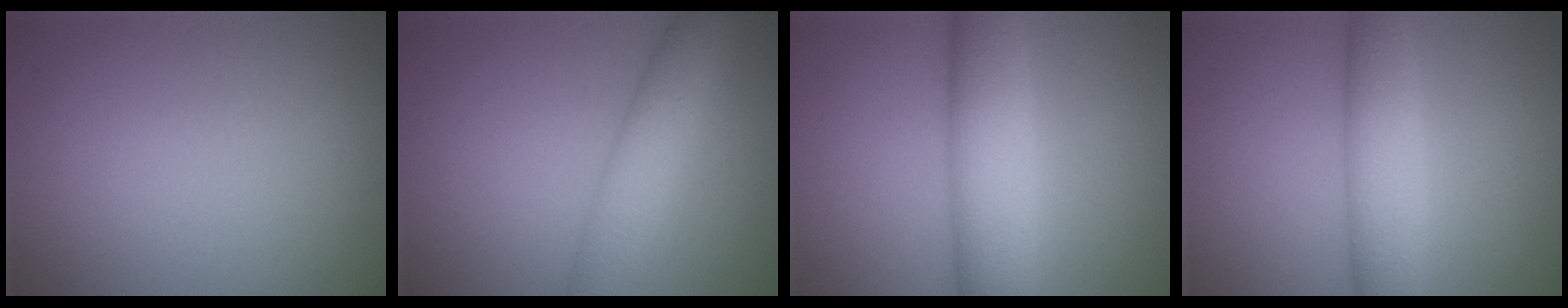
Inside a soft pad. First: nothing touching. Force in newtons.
{"total": 5.1, "press": 5.1, "slide": 0.2}
{"total": 7.6, "press": 7.6, "slide": 0.2}
{"total": 5.5, "press": 5.5, "slide": 0.2}